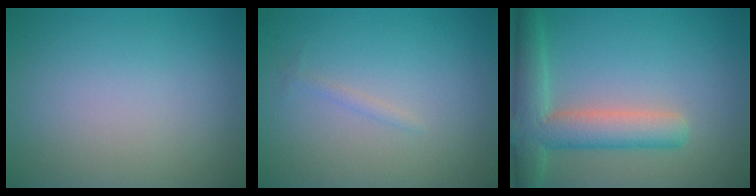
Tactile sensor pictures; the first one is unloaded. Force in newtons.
{"total": 0.6, "press": 0.6, "slide": 0.0}
{"total": 6.0, "press": 6.0, "slide": 0.4}